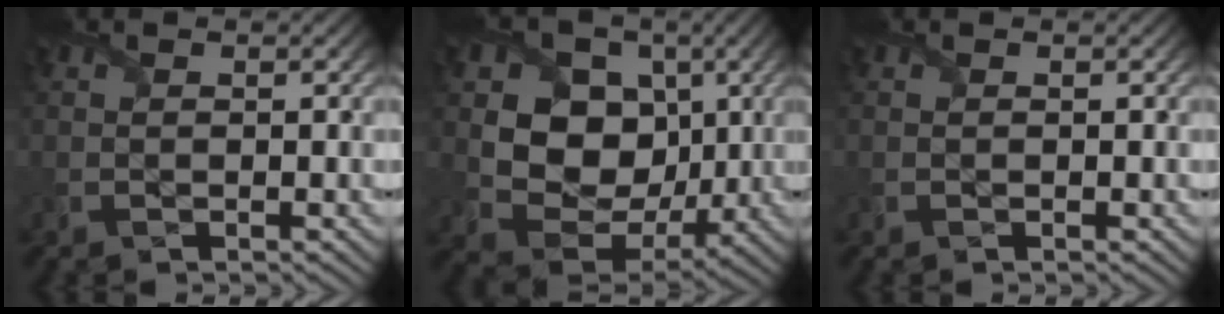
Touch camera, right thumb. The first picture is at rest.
{"total": 11.5, "force": [2.2, 9.5, 6.2], "torque": [-0.139, -0.005, 0.031]}
{"total": 0.0}